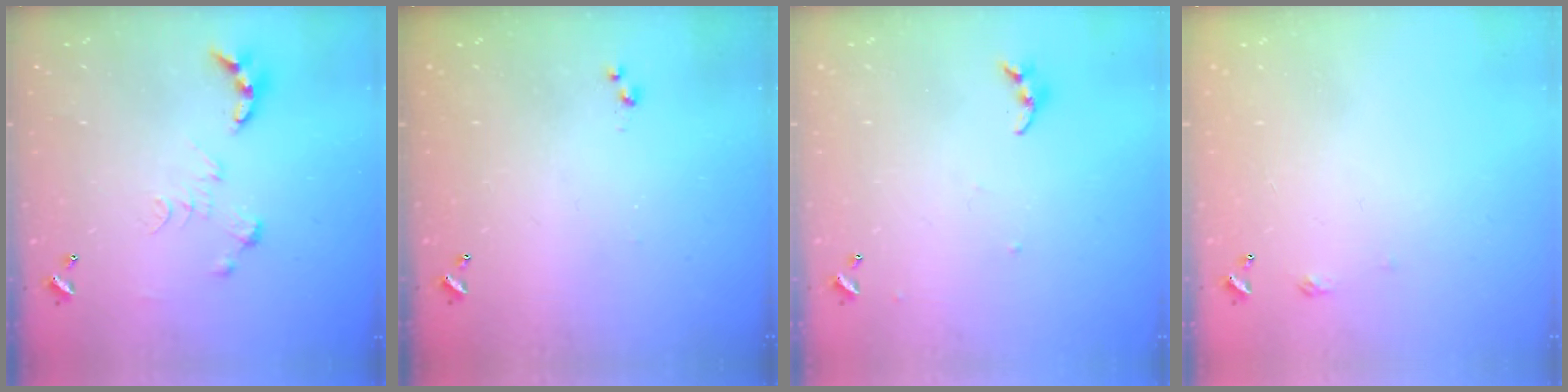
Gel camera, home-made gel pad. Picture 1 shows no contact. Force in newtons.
{"total": 3.0, "press": 3.0, "slide": 0.4}
{"total": 4.2, "press": 4.1, "slide": 0.4}
{"total": 2.7, "press": 2.6, "slide": 0.4}